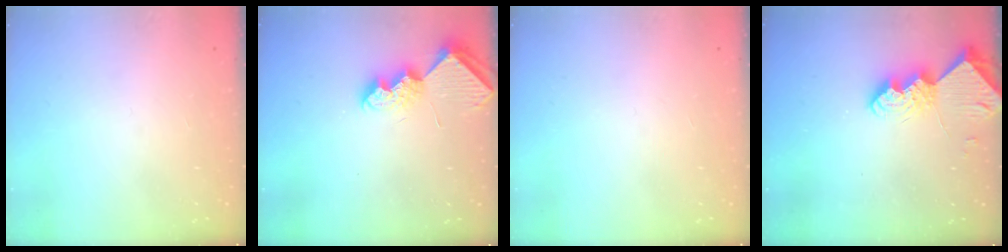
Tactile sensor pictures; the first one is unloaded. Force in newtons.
{"total": 8.0, "press": 8.0, "slide": 0.2}
{"total": 0.0}
{"total": 9.9, "press": 9.8, "slide": 0.9}